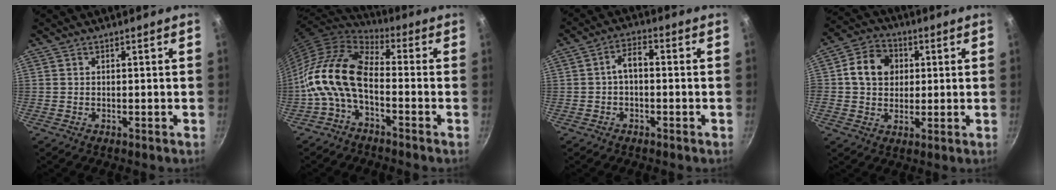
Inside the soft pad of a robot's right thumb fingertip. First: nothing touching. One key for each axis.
{"total": 13.5, "fx": -3.6, "fy": 7.2, "fz": 10.8, "tx": -0.205, "ty": 0.043, "tz": -0.089}
{"total": 4.1, "fx": -0.6, "fy": 2.2, "fz": 3.3, "tx": -0.055, "ty": 0.024, "tz": -0.014}
{"total": 9.6, "fx": 1.8, "fy": 8.0, "fz": 5.0, "tx": -0.059, "ty": 0.008, "tz": 0.016}